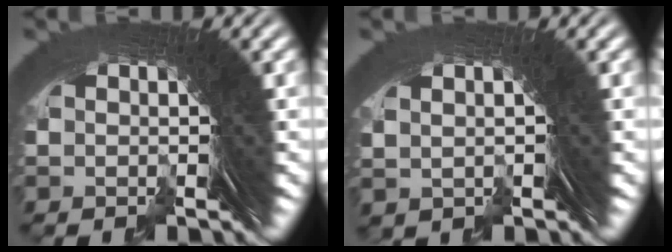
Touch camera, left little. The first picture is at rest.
{"total": 0.9, "force": [0.3, -0.7, 0.3], "torque": [0.011, -0.002, 0.009]}